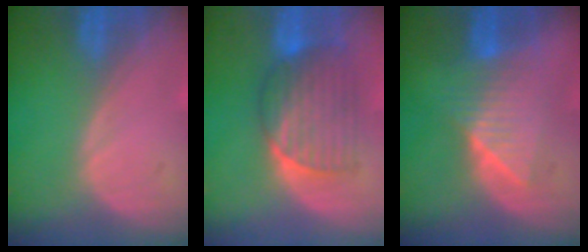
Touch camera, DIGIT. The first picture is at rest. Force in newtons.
{"total": 7.1, "press": 7.1, "slide": 0.3}
{"total": 6.4, "press": 6.3, "slide": 0.3}